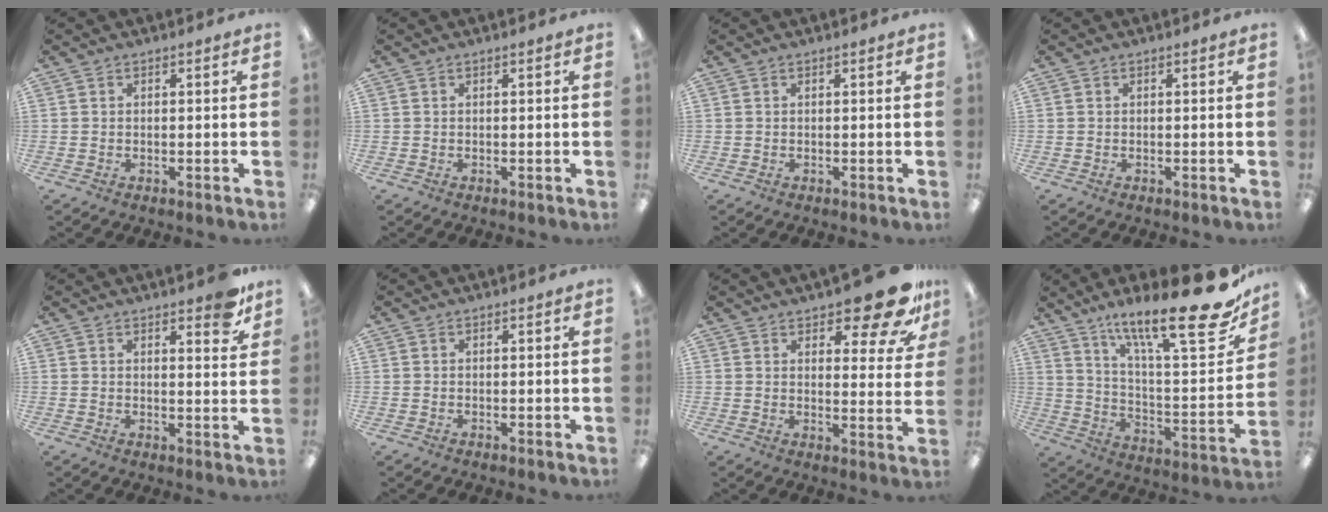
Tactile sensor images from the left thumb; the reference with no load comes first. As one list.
[{"total": 0.0}, {"total": 0.0}, {"total": 0.0}, {"total": 5.4, "force": [4.2, 1.7, 2.8], "torque": [-0.018, -0.029, 0.068]}, {"total": 0.0}, {"total": 13.3, "force": [9.9, 3.9, 8.0], "torque": [-0.093, -0.068, 0.161]}, {"total": 23.7, "force": [16.9, 5.0, 15.8], "torque": [-0.224, -0.126, 0.265]}]